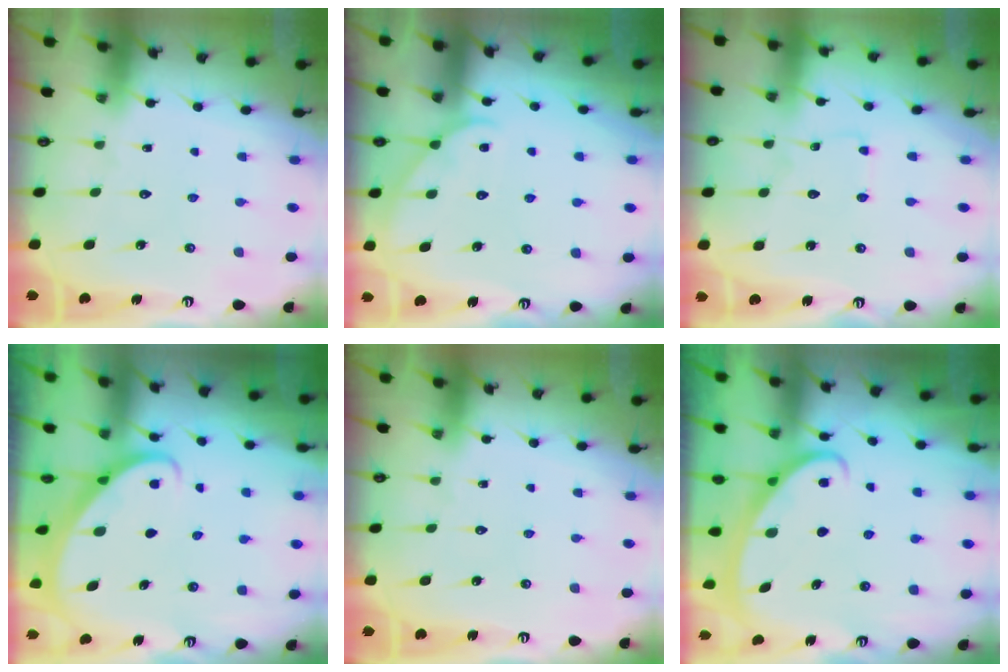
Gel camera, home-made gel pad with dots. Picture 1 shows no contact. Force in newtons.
{"total": 4.7, "press": 4.7, "slide": 0.4}
{"total": 2.4, "press": 2.4, "slide": 0.2}
{"total": 2.7, "press": 2.7, "slide": 0.2}
{"total": 0.0}
{"total": 2.7, "press": 2.7, "slide": 0.4}